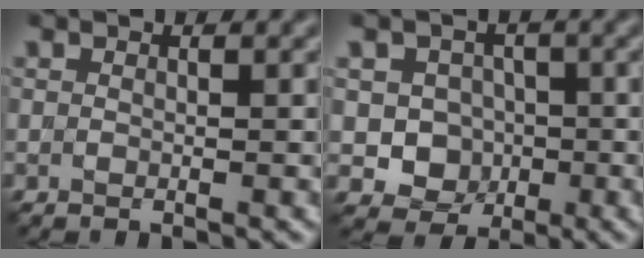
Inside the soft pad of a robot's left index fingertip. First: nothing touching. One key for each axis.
{"total": 3.9, "fx": -0.6, "fy": 3.5, "fz": 1.5, "tx": -0.009, "ty": 0.001, "tz": -0.021}